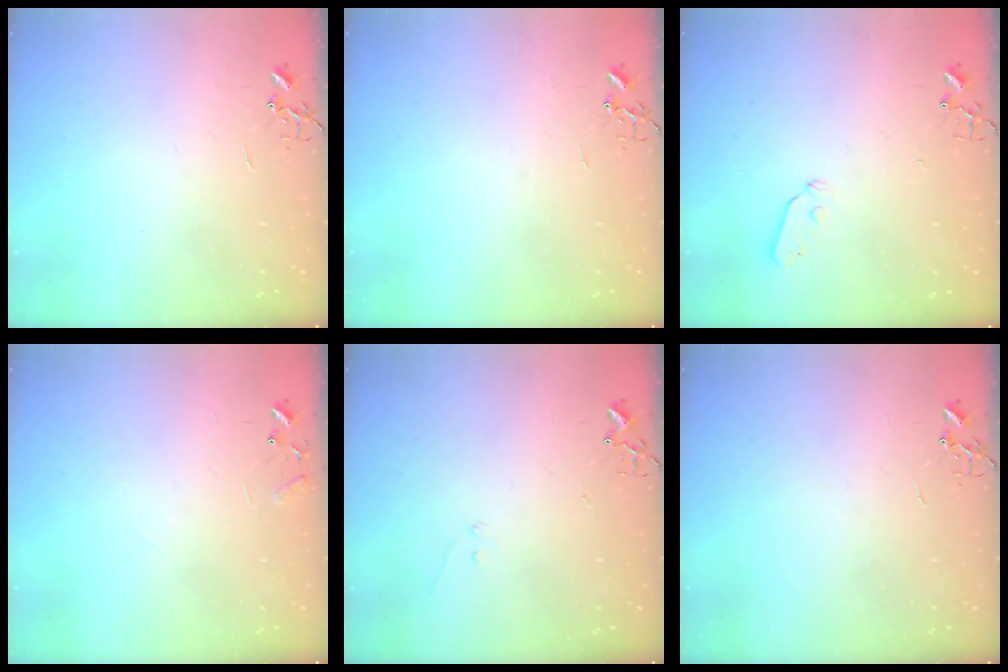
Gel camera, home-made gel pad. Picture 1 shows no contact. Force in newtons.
{"total": 0.0}
{"total": 3.3, "press": 3.3, "slide": 0.4}
{"total": 8.3, "press": 8.3, "slide": 0.6}
{"total": 6.1, "press": 6.1, "slide": 0.5}
{"total": 0.0}